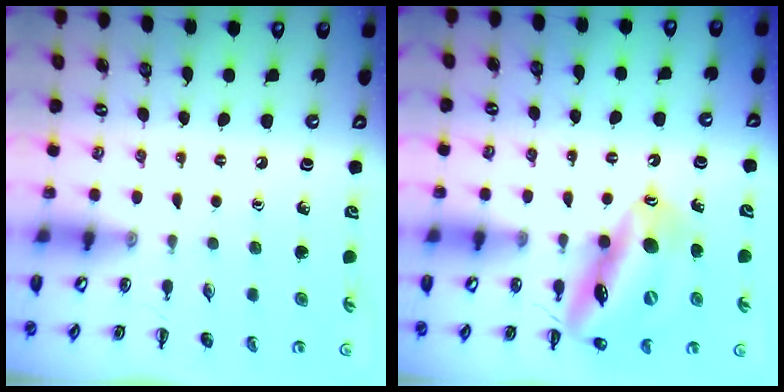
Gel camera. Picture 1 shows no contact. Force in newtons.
{"total": 17.5, "press": 17.1, "slide": 4.0}